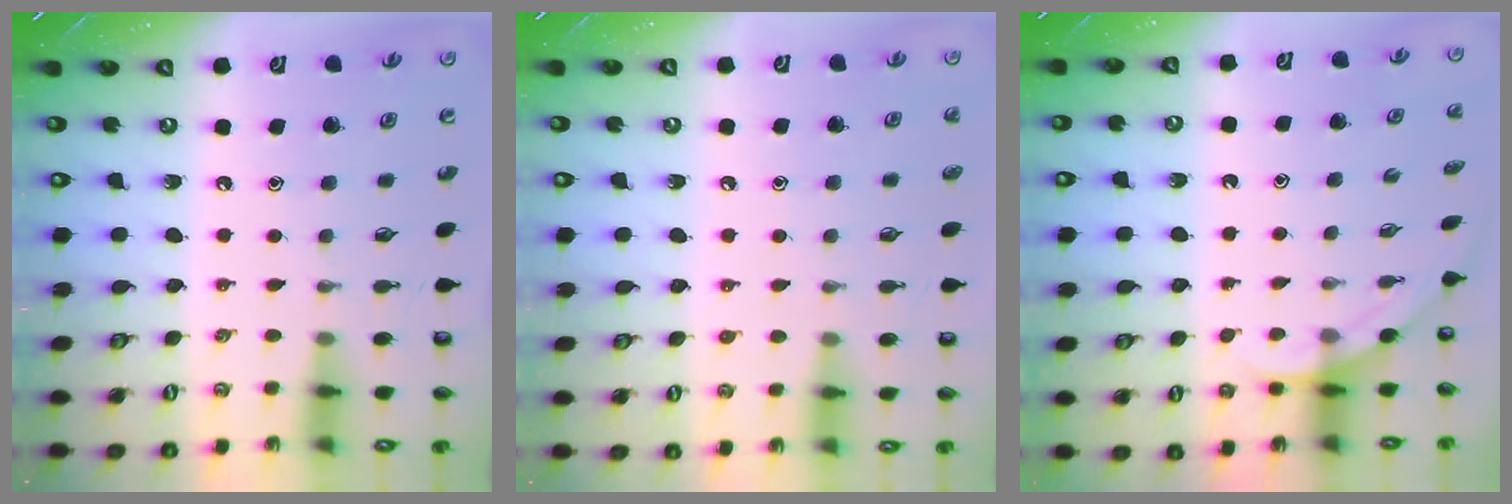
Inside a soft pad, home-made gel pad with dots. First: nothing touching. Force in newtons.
{"total": 6.9, "press": 6.8, "slide": 0.8}
{"total": 2.2, "press": 2.2, "slide": 0.0}